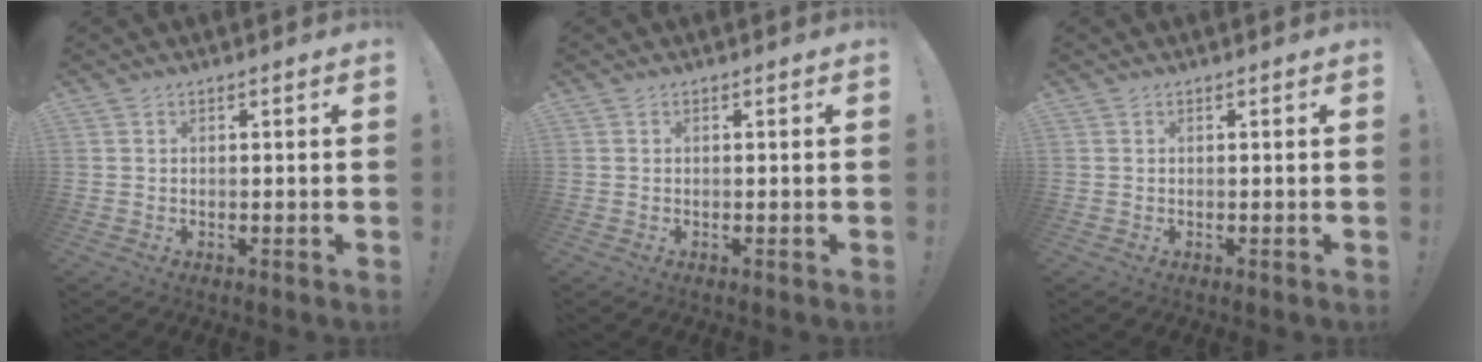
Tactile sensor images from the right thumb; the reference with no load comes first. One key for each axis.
{"total": 0.0}
{"total": 0.0}